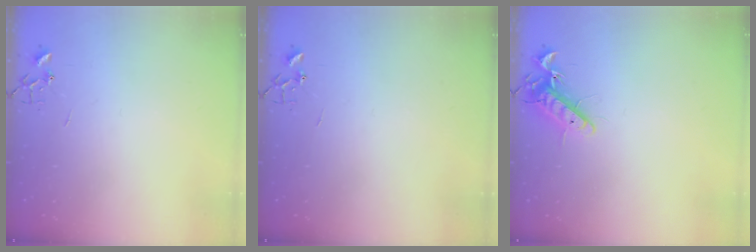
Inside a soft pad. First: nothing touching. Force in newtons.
{"total": 0.0}
{"total": 11.3, "press": 11.2, "slide": 1.5}